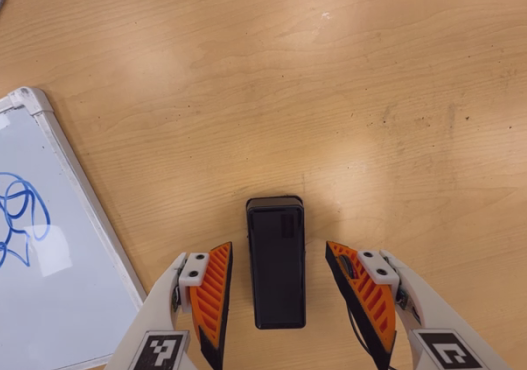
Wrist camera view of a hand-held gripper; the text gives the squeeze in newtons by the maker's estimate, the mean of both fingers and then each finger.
{"total": 0.0}